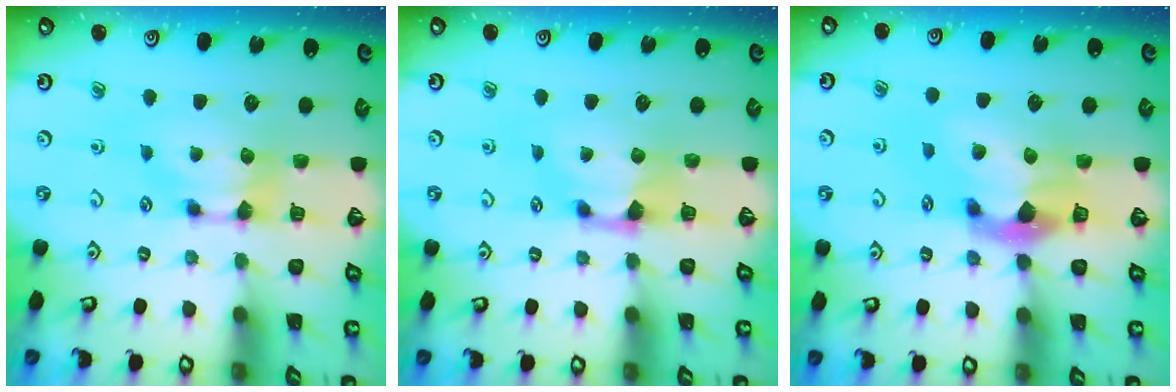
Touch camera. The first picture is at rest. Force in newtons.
{"total": 0.7, "press": 0.2, "slide": 0.7}
{"total": 4.1, "press": 3.8, "slide": 1.6}